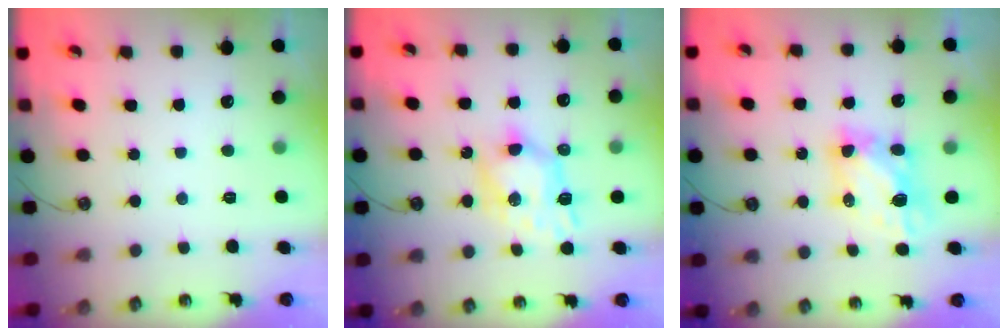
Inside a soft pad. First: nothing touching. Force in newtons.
{"total": 8.5, "press": 8.5, "slide": 0.2}
{"total": 6.1, "press": 6.0, "slide": 0.8}